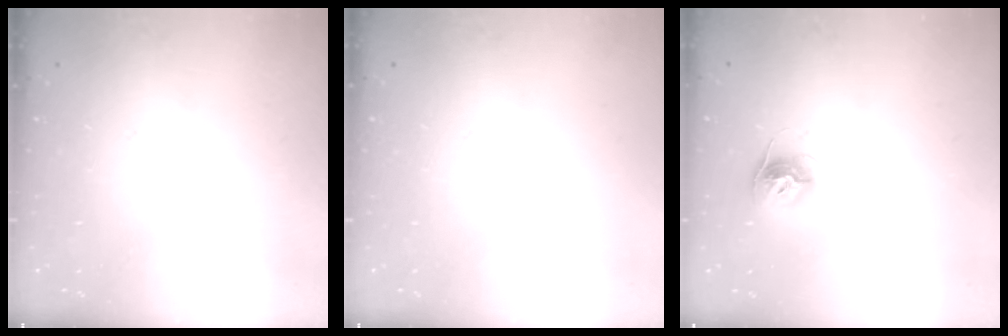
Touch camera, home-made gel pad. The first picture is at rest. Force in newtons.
{"total": 0.0}
{"total": 9.6, "press": 9.6, "slide": 0.6}